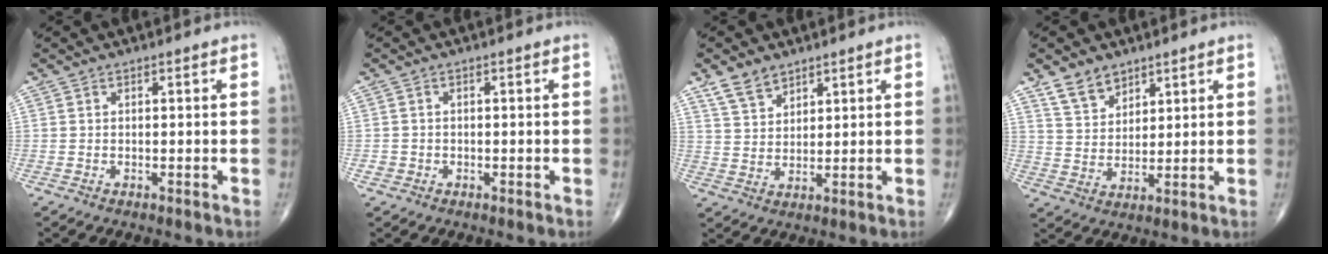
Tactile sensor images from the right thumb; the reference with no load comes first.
{"total": 1.1, "force": [-0.4, 1.0, 0.2], "torque": [0.003, 0.004, -0.006]}
{"total": 5.5, "force": [4.1, 3.0, 2.1], "torque": [-0.025, -0.021, 0.084]}
{"total": 6.4, "force": [4.6, 3.8, 2.3], "torque": [-0.022, -0.029, 0.094]}